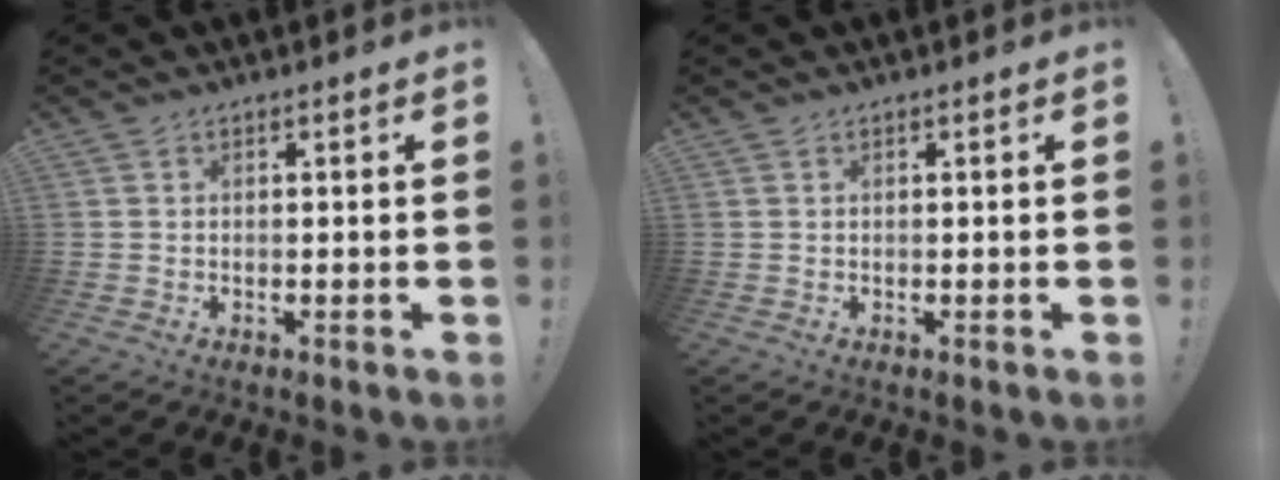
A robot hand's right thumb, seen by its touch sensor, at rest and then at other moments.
{"total": 0.0}